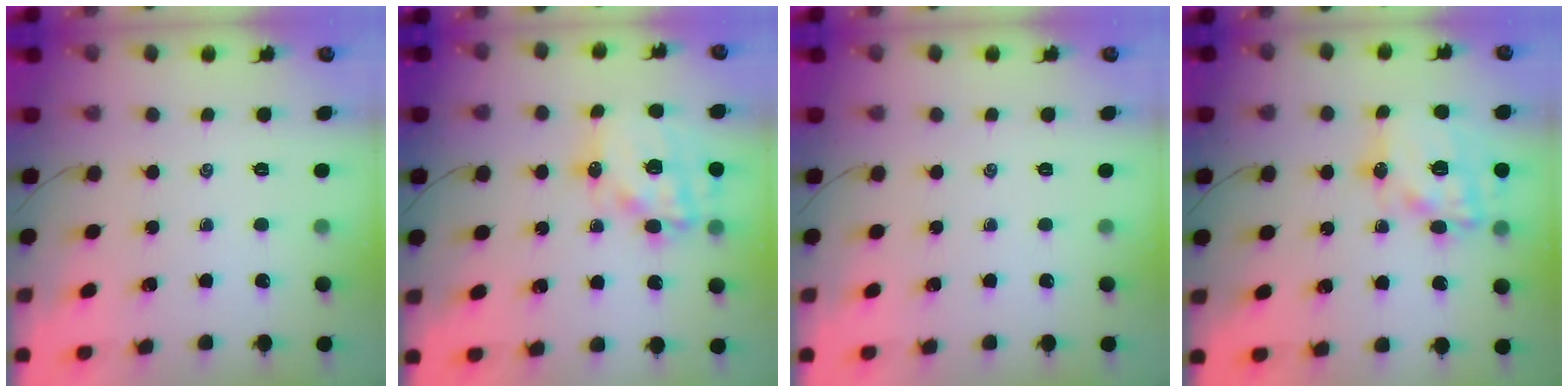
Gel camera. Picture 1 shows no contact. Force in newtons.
{"total": 17.8, "press": 17.4, "slide": 3.7}
{"total": 0.0}
{"total": 18.3, "press": 17.9, "slide": 3.8}